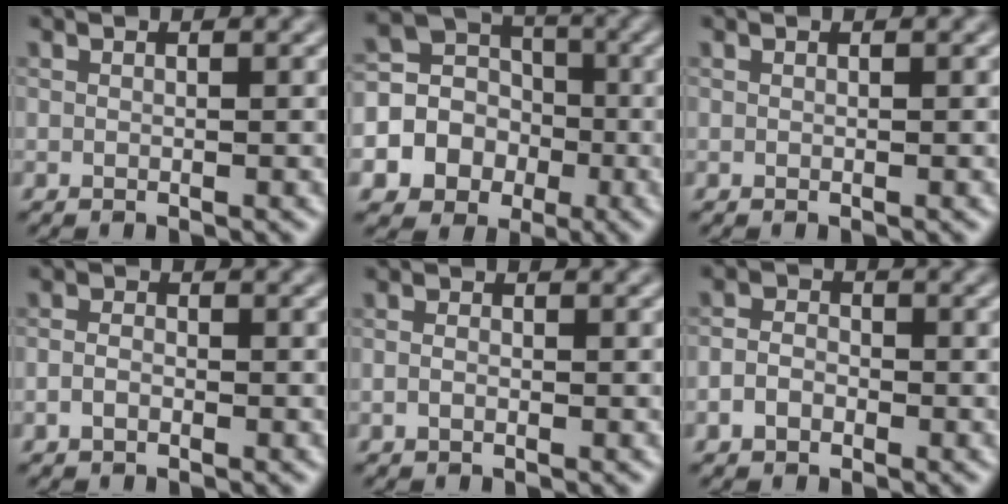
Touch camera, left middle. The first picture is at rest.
{"total": 8.2, "force": [-2.2, 7.4, 2.6], "torque": [-0.053, 0.003, -0.054]}
{"total": 0.0}
{"total": 1.2, "force": [-0.6, 0.8, 0.7], "torque": [-0.016, 0.001, -0.015]}
{"total": 0.9, "force": [-0.3, 0.6, 0.6], "torque": [-0.013, 0.000, -0.008]}
{"total": 2.0, "force": [-1.0, 1.5, 0.9], "torque": [-0.017, 0.002, -0.024]}